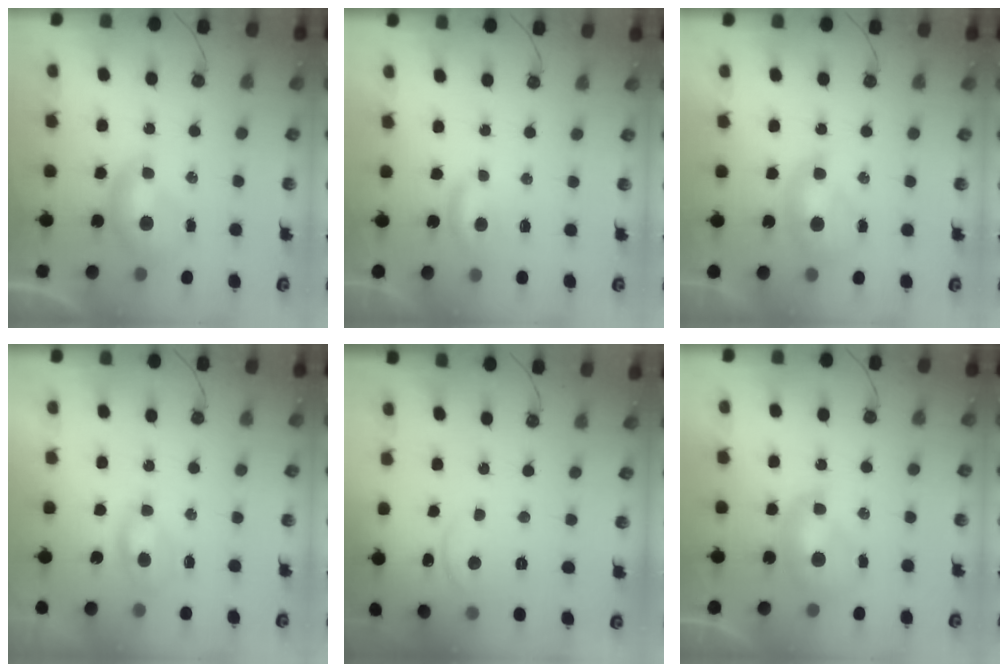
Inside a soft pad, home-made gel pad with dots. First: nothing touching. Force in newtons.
{"total": 2.6, "press": 2.6, "slide": 0.4}
{"total": 1.4, "press": 1.4, "slide": 0.3}
{"total": 0.8, "press": 0.6, "slide": 0.4}
{"total": 1.8, "press": 1.7, "slide": 0.6}
{"total": 2.2, "press": 2.1, "slide": 0.3}